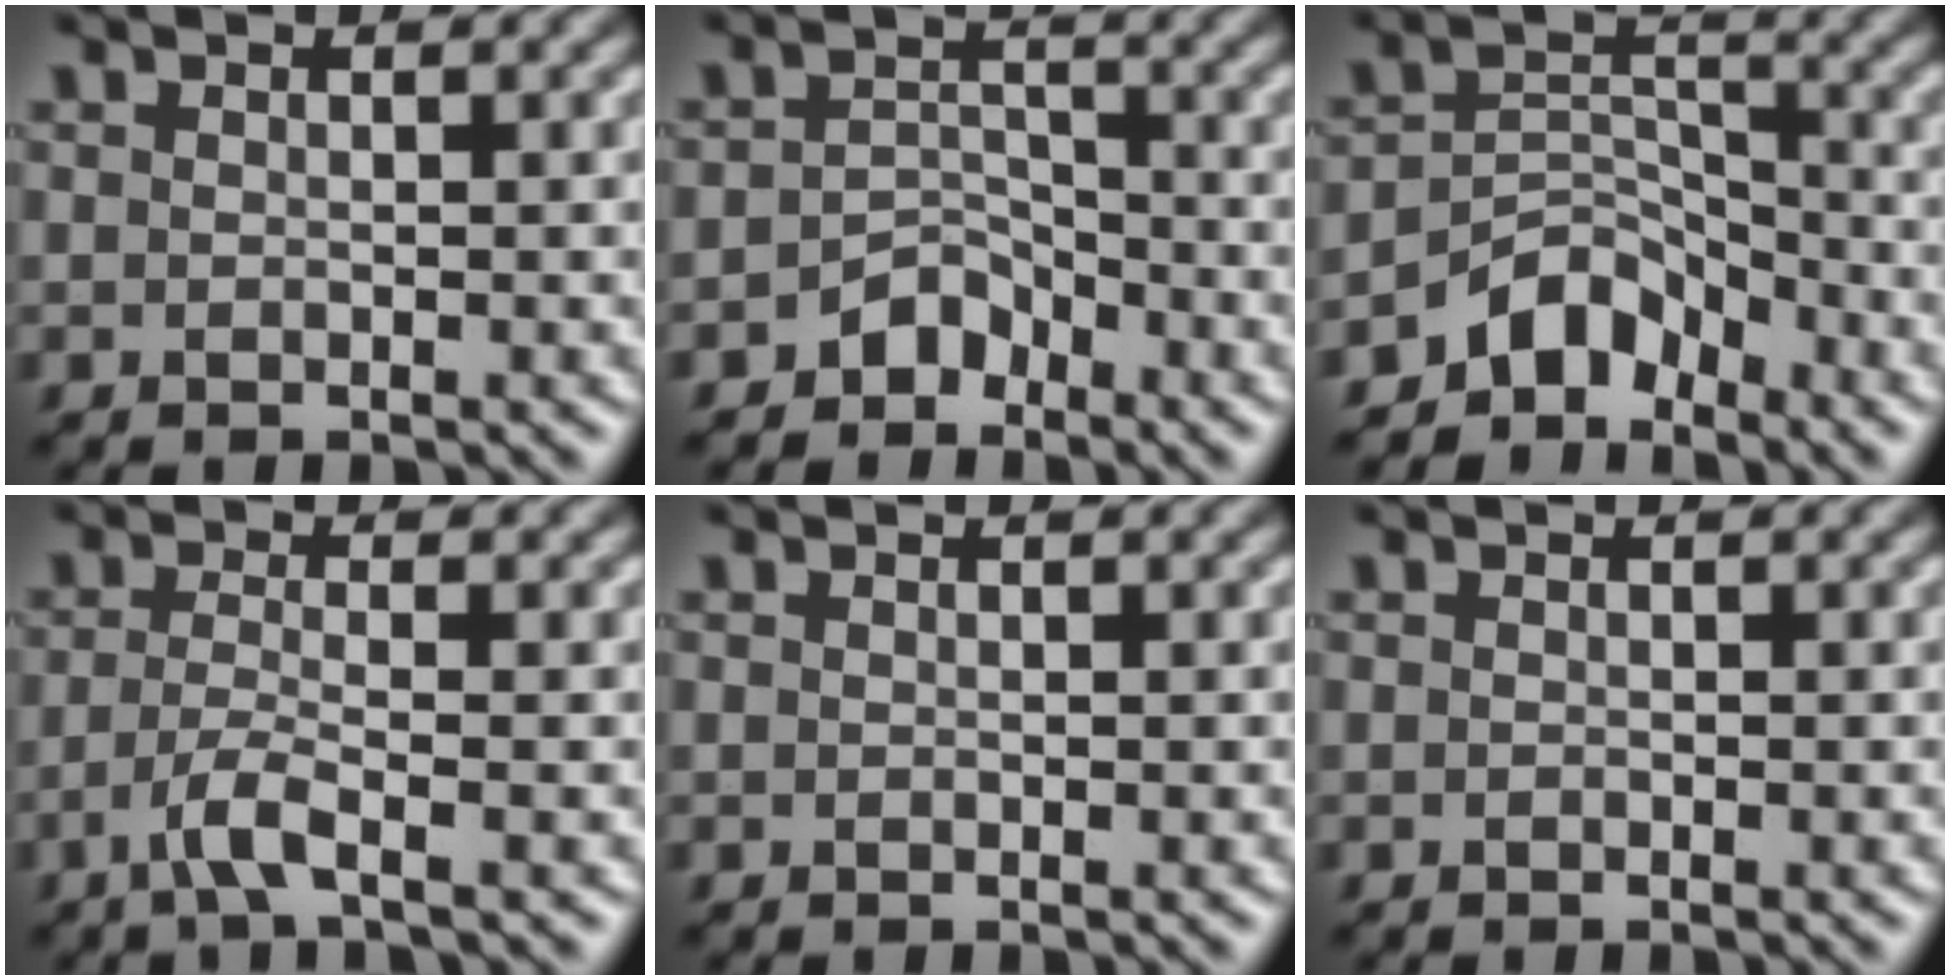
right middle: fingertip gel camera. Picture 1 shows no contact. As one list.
[{"total": 2.3, "force": [-1.8, 1.4, 0.5], "torque": [-0.002, 0.012, -0.033]}, {"total": 4.1, "force": [-3.3, 2.1, 1.1], "torque": [-0.007, 0.009, -0.069]}, {"total": 2.7, "force": [-1.4, 0.4, 2.3], "torque": [-0.047, -0.001, -0.038]}, {"total": 0.0}, {"total": 0.0}]